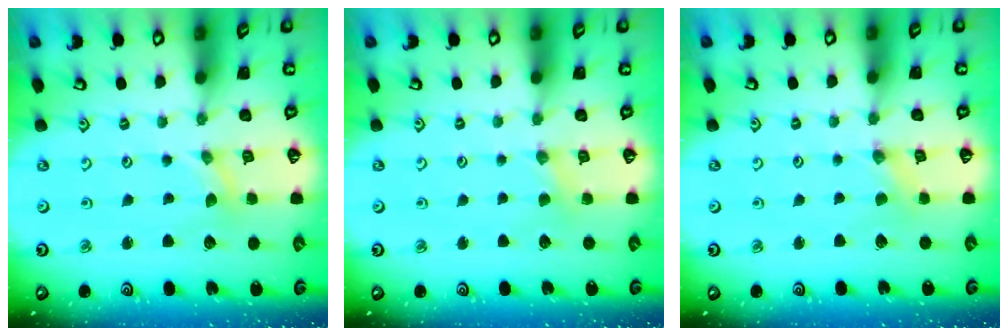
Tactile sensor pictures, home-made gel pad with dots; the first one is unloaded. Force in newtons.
{"total": 2.7, "press": 2.6, "slide": 0.5}
{"total": 0.0}